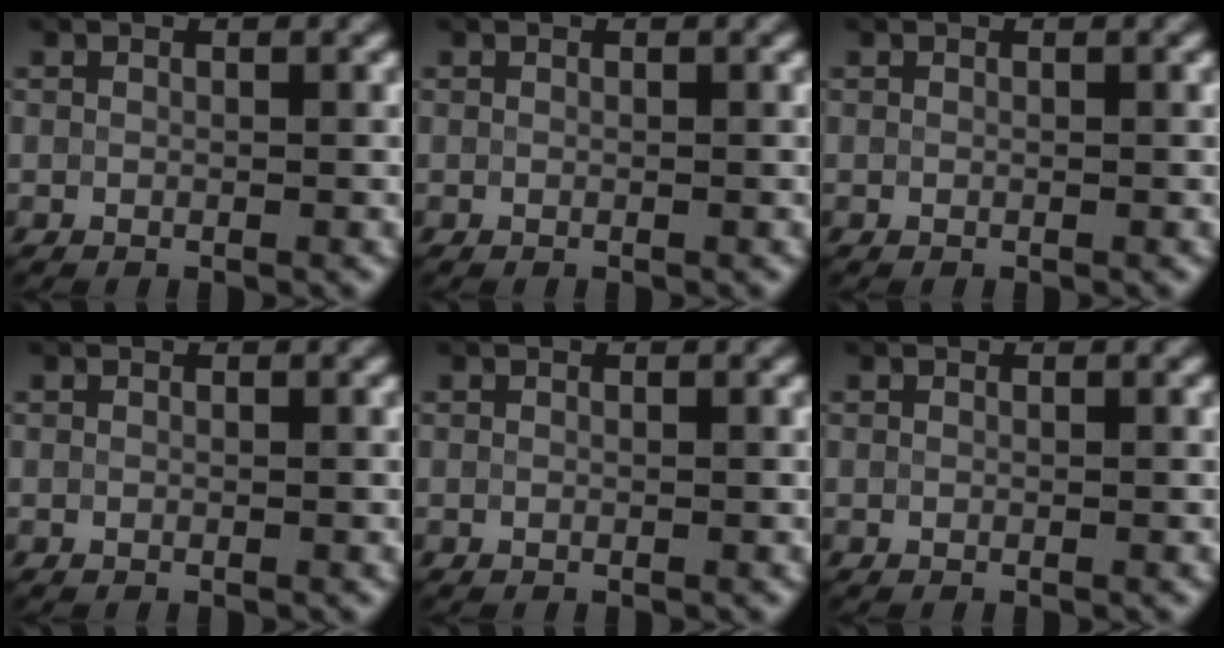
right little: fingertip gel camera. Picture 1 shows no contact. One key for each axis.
{"total": 0.0}
{"total": 0.0}
{"total": 0.0}
{"total": 0.0}
{"total": 0.0}